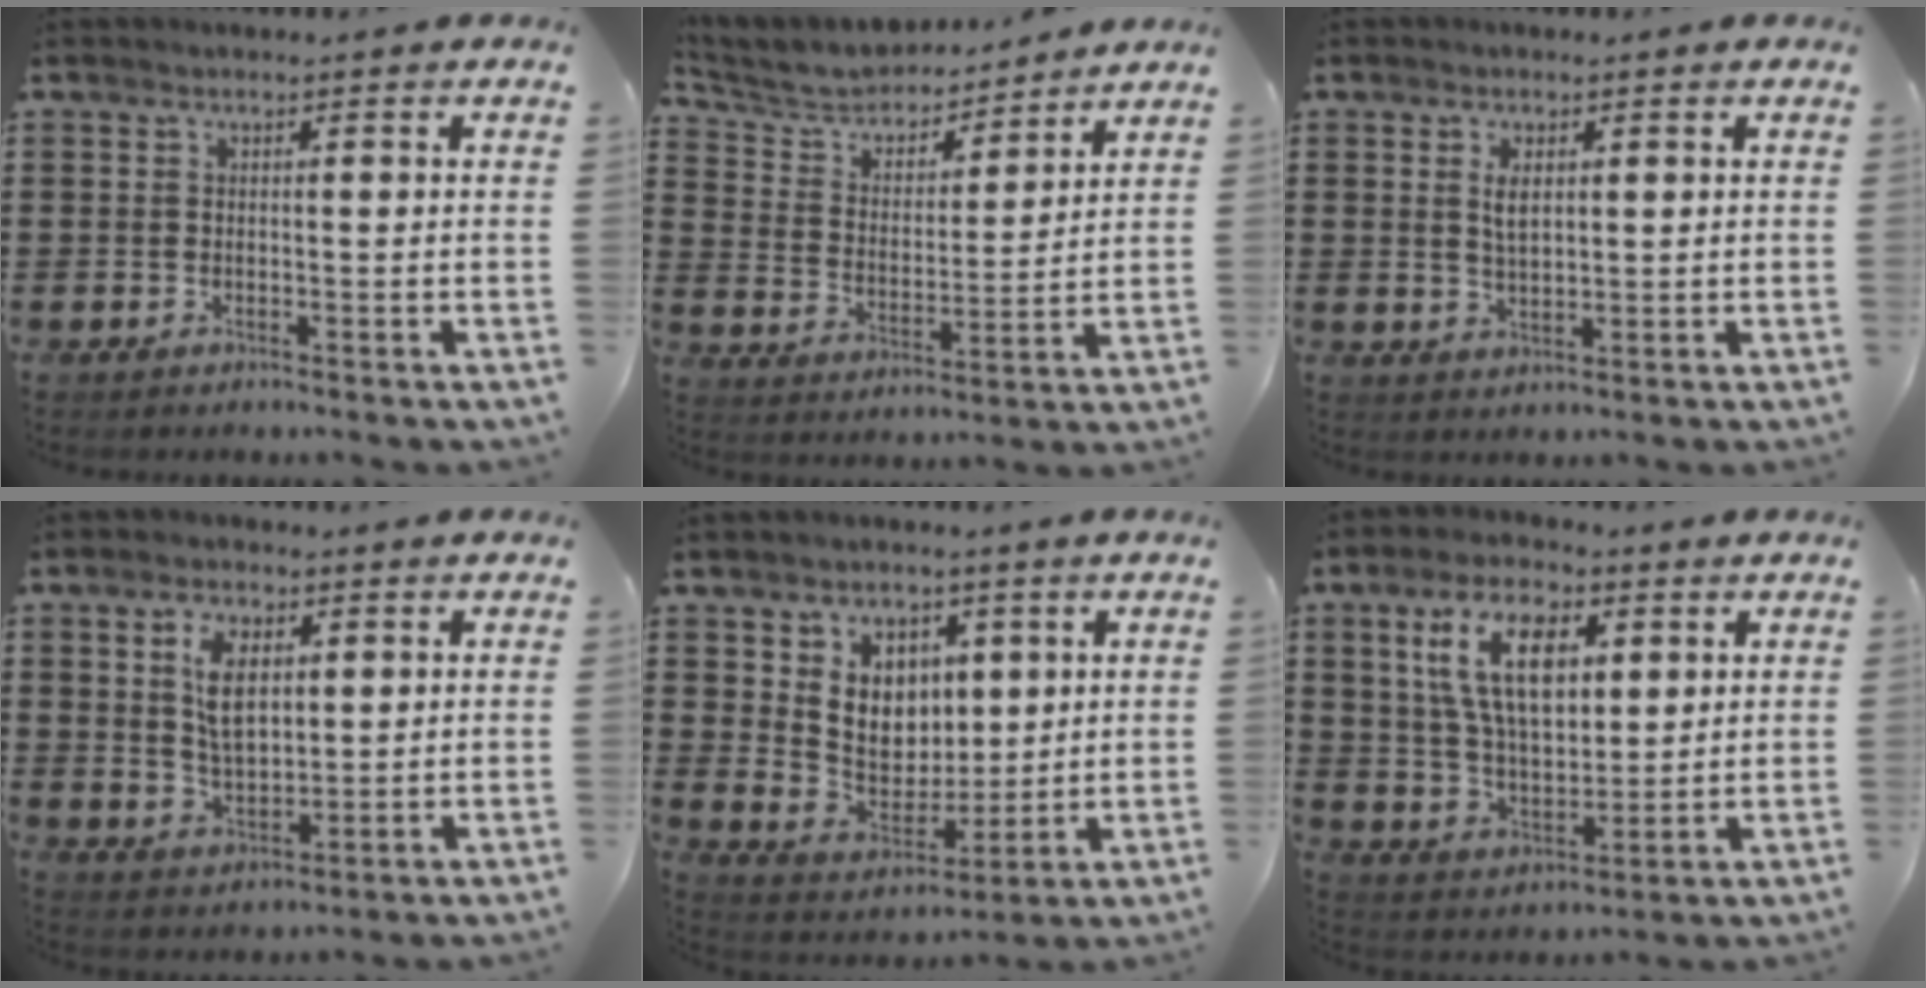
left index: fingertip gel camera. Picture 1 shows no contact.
{"total": 5.5, "force": [5.1, 1.7, 0.9], "torque": [-0.051, -0.034, 0.084]}
{"total": 3.0, "force": [1.0, 1.4, 2.5], "torque": [-0.046, 0.003, 0.016]}
{"total": 6.8, "force": [2.3, 3.6, 5.3], "torque": [-0.099, 0.006, 0.036]}
{"total": 7.9, "force": [2.6, 6.8, 3.1], "torque": [-0.076, 0.003, 0.051]}
{"total": 12.2, "force": [5.1, 6.2, 9.2], "torque": [-0.198, 0.012, 0.090]}